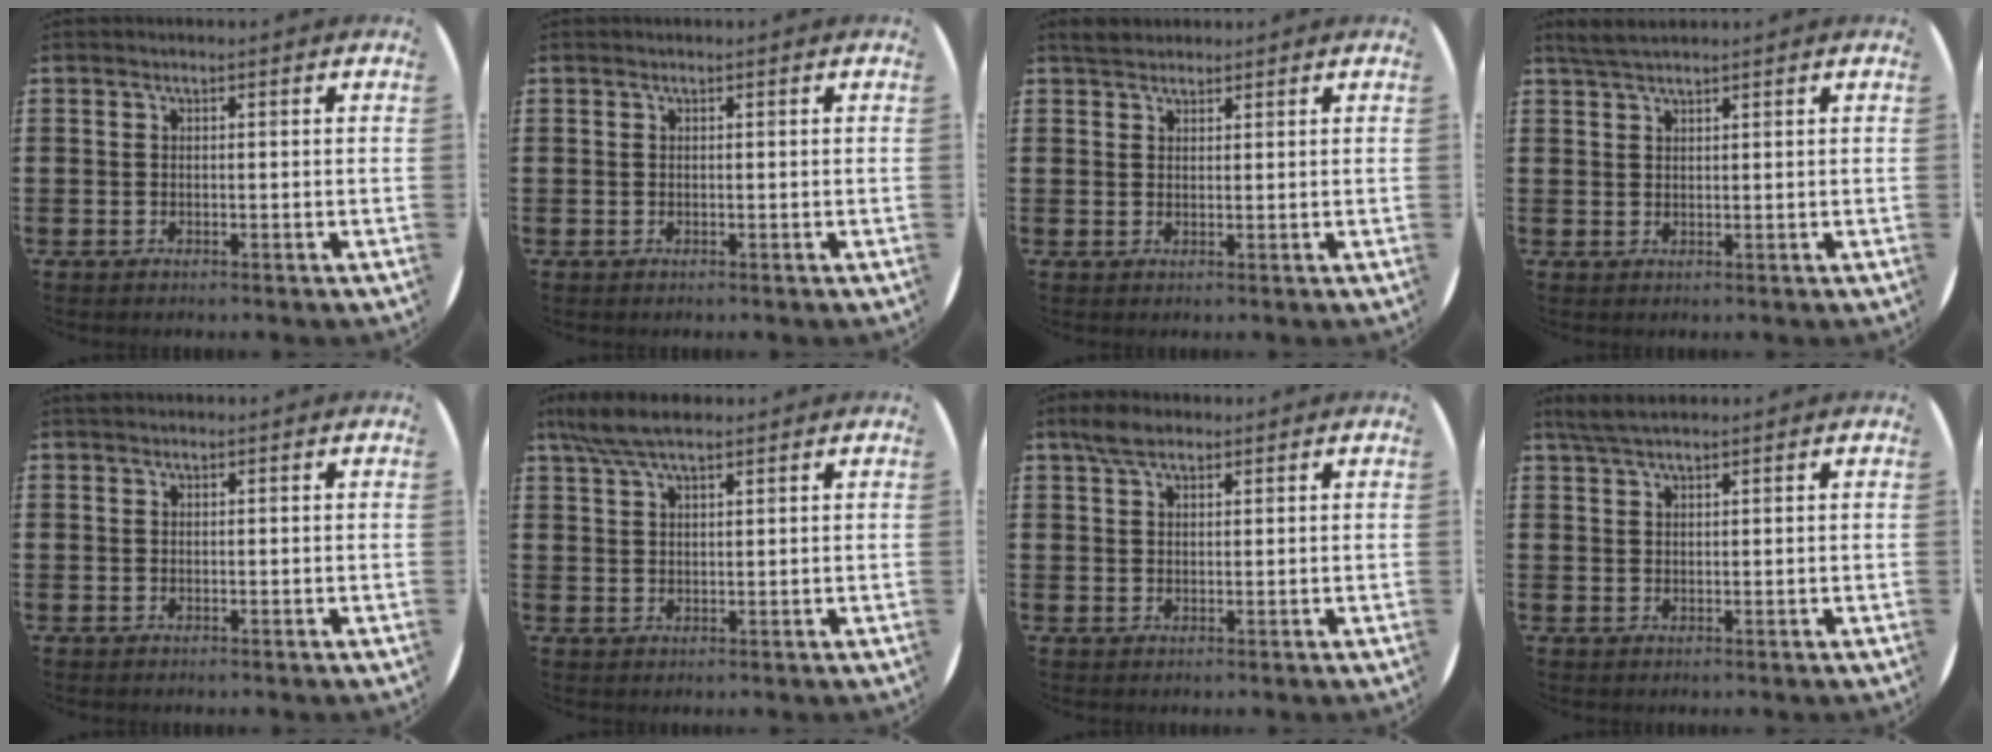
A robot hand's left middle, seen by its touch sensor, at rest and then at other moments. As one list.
[{"total": 0.0}, {"total": 2.0, "force": [1.9, 0.7, 0.3], "torque": [-0.002, 0.002, 0.035]}, {"total": 2.3, "force": [2.0, 0.2, 1.0], "torque": [-0.023, 0.004, 0.038]}, {"total": 0.0}, {"total": 5.6, "force": [4.4, 1.3, 3.2], "torque": [-0.073, 0.000, 0.081]}, {"total": 3.5, "force": [2.6, 1.5, 1.8], "torque": [-0.032, 0.004, 0.046]}, {"total": 2.8, "force": [2.3, 0.5, 1.5], "torque": [-0.034, 0.006, 0.043]}]